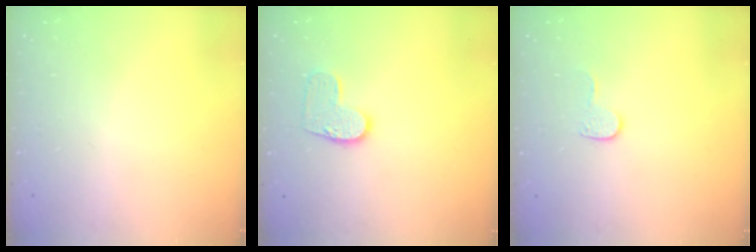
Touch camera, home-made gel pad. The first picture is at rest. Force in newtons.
{"total": 9.0, "press": 9.0, "slide": 0.5}
{"total": 6.9, "press": 6.9, "slide": 0.5}